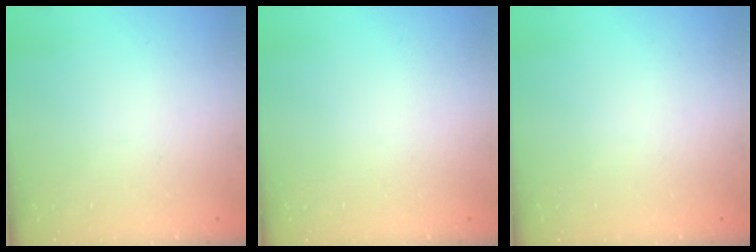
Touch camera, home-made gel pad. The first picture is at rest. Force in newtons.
{"total": 0.0}
{"total": 0.0}